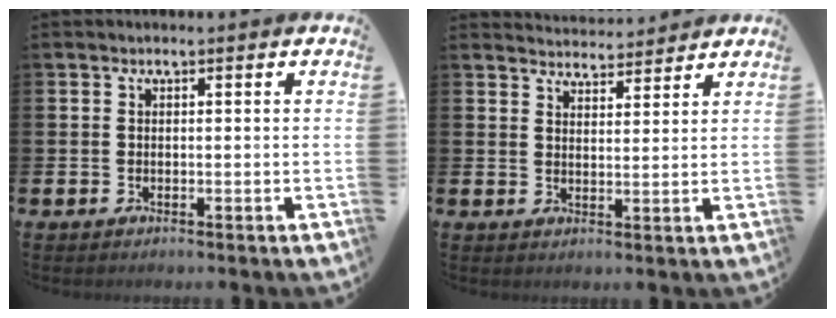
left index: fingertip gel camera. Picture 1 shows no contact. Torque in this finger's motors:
{"motor_torque": [0.55, -0.53, 0.03, 0.00]}